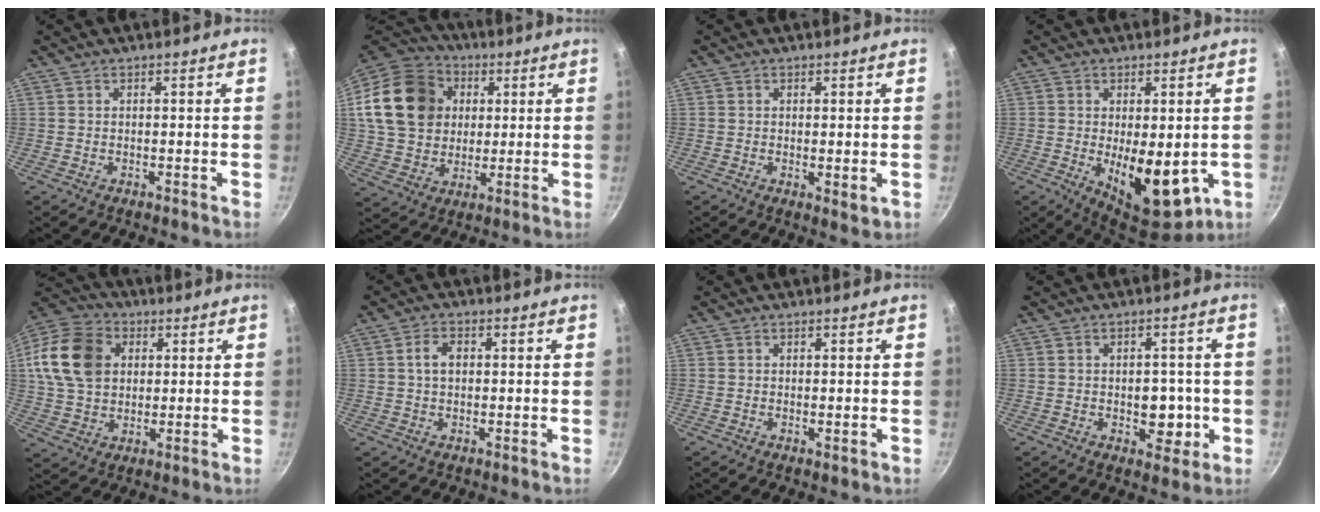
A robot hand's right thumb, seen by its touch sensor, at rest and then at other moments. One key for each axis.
{"total": 20.8, "fx": 4.5, "fy": 16.9, "fz": 11.2, "tx": -0.197, "ty": 0.024, "tz": 0.082}
{"total": 2.3, "fx": 0.1, "fy": 0.9, "fz": 2.1, "tx": -0.033, "ty": -0.009, "tz": 0.002}
{"total": 13.5, "fx": -2.1, "fy": 6.7, "fz": 11.5, "tx": -0.147, "ty": -0.020, "tz": -0.013}
{"total": 16.8, "fx": 3.7, "fy": 12.9, "fz": 10.1, "tx": -0.176, "ty": 0.018, "tz": 0.060}
{"total": 3.7, "fx": 0.5, "fy": 2.5, "fz": 2.7, "tx": -0.039, "ty": 0.010, "tz": 0.004}
{"total": 0.8, "fx": 0.1, "fy": 0.3, "fz": 0.7, "tx": -0.013, "ty": -0.002, "tz": -0.001}
{"total": 6.9, "fx": -1.1, "fy": 4.6, "fz": 5.0, "tx": -0.031, "ty": 0.007, "tz": -0.010}